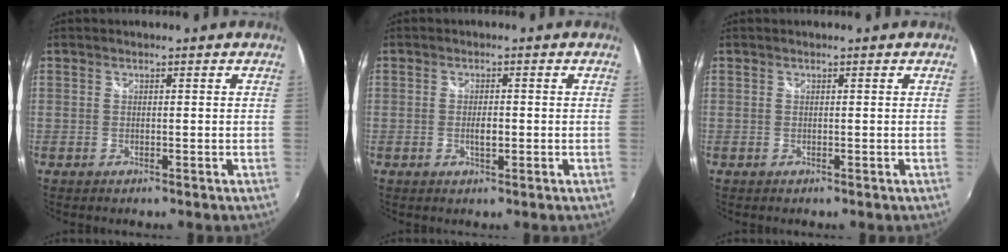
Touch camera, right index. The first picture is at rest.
{"total": 2.3, "force": [-0.4, 0.8, 2.1], "torque": [-0.035, 0.000, -0.007]}
{"total": 0.0}